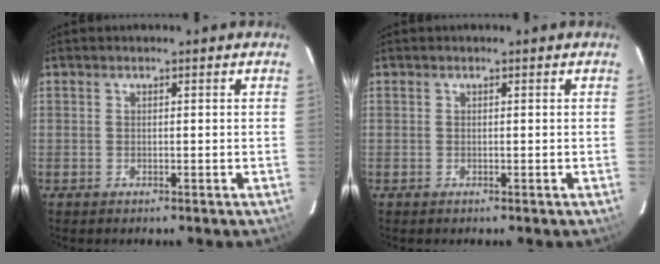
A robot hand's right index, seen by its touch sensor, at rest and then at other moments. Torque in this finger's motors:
{"motor_torque": [0.00, 0.00, 0.00, 0.00]}